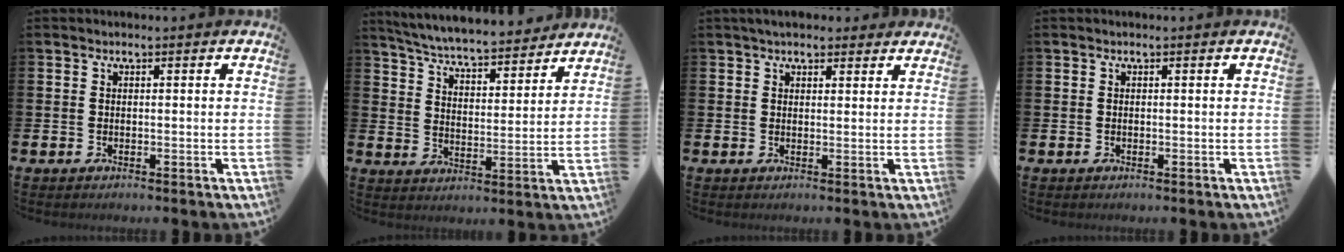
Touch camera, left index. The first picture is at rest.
{"total": 6.4, "force": [6.2, 0.6, 1.4], "torque": [-0.056, -0.047, 0.106]}
{"total": 3.1, "force": [2.9, 1.1, 0.6], "torque": [-0.002, -0.009, 0.050]}
{"total": 0.0}